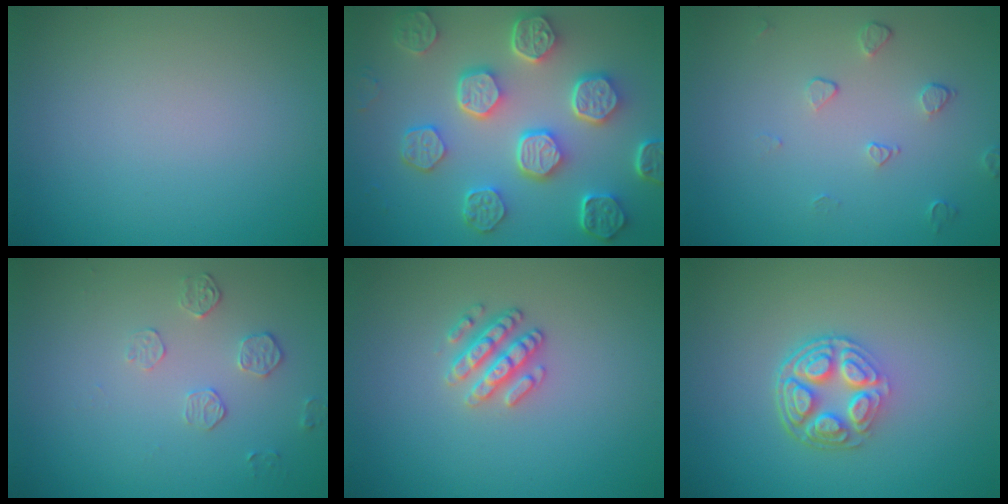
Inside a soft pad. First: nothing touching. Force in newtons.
{"total": 8.0, "press": 6.1, "slide": 5.2}
{"total": 1.5, "press": 0.9, "slide": 1.1}
{"total": 1.7, "press": 1.0, "slide": 1.4}
{"total": 2.5, "press": 2.4, "slide": 0.7}
{"total": 5.2, "press": 3.8, "slide": 3.5}